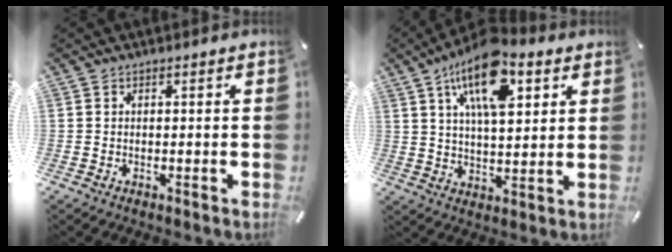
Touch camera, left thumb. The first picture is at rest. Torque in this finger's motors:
{"motor_torque": [2.29, 2.24, 1.88, -0.89, 0.59]}